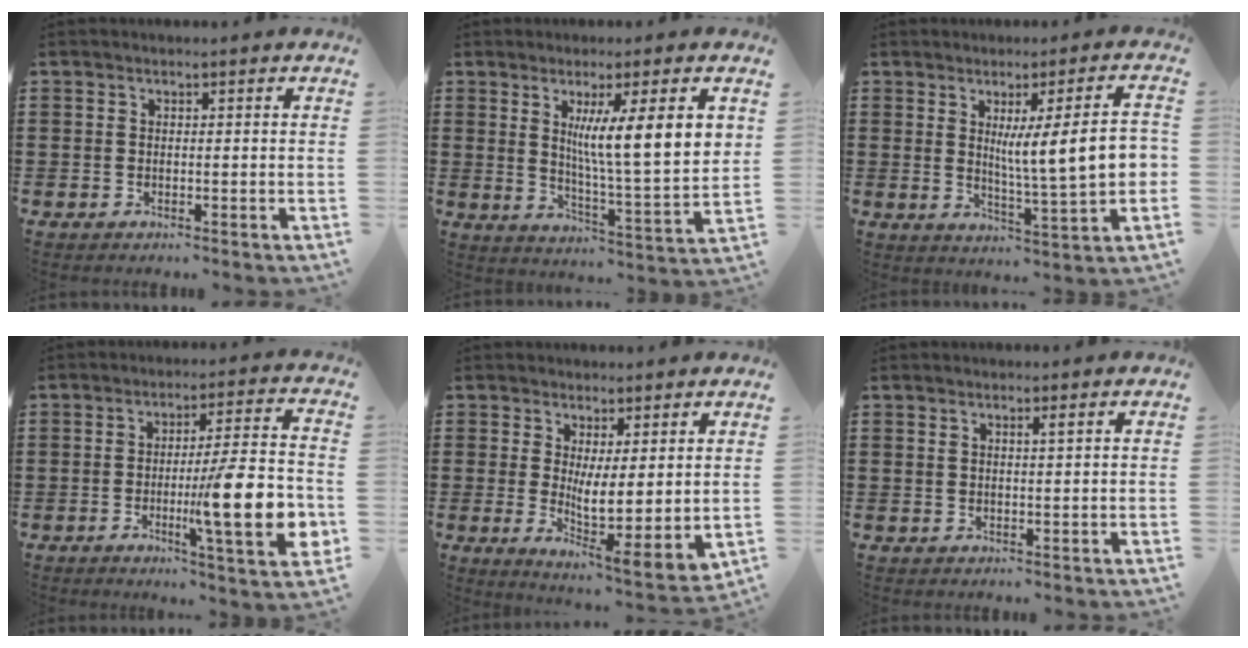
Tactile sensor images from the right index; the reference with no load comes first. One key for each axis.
{"total": 9.9, "fx": 3.9, "fy": 0.8, "fz": 9.1, "tx": -0.164, "ty": -0.016, "tz": 0.060}
{"total": 10.2, "fx": 1.7, "fy": 0.9, "fz": 10.0, "tx": -0.157, "ty": -0.007, "tz": 0.022}
{"total": 13.8, "fx": -3.1, "fy": 1.7, "fz": 13.4, "tx": -0.209, "ty": -0.015, "tz": -0.057}
{"total": 4.6, "fx": 1.2, "fy": 1.1, "fz": 4.3, "tx": -0.083, "ty": -0.023, "tz": 0.020}
{"total": 1.0, "fx": 0.6, "fy": 0.0, "fz": 0.8, "tx": -0.016, "ty": -0.001, "tz": 0.010}